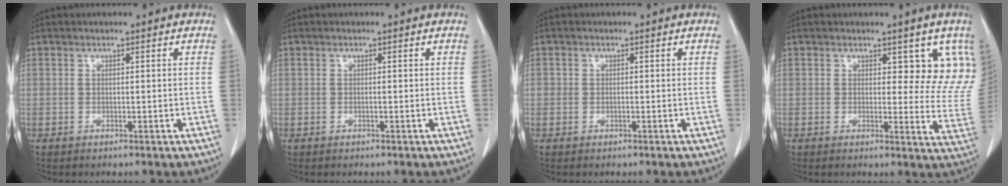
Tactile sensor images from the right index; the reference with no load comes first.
{"total": 0.0}
{"total": 0.8, "force": [-0.1, 0.7, 0.5], "torque": [-0.006, 0.005, -0.001]}
{"total": 8.5, "force": [5.3, 4.5, 4.9], "torque": [-0.024, -0.019, 0.047]}